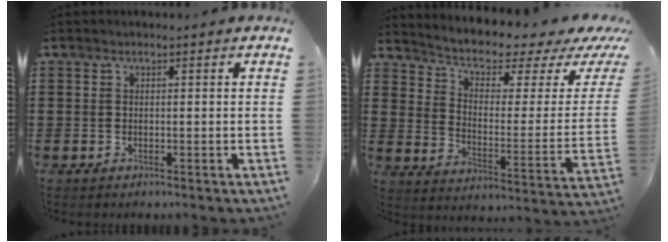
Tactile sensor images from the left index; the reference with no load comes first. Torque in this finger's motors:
{"motor_torque": [2.14, 0.00, 0.50, 0.10]}